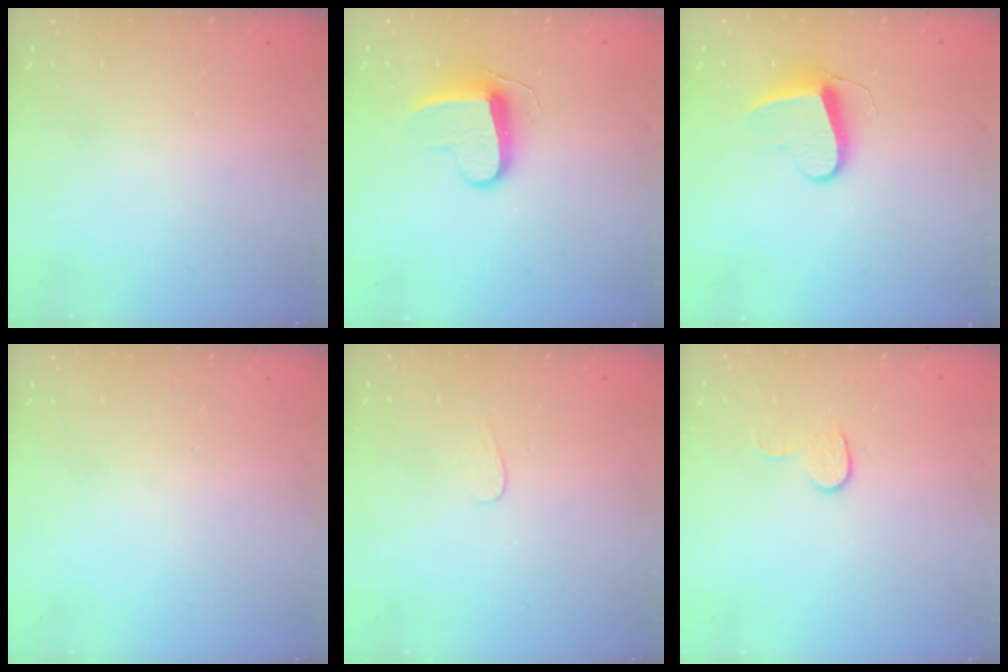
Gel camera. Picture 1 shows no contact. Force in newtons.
{"total": 9.5, "press": 9.5, "slide": 0.1}
{"total": 9.4, "press": 9.4, "slide": 0.7}
{"total": 0.0}
{"total": 3.5, "press": 3.5, "slide": 0.3}
{"total": 5.9, "press": 5.9, "slide": 0.5}